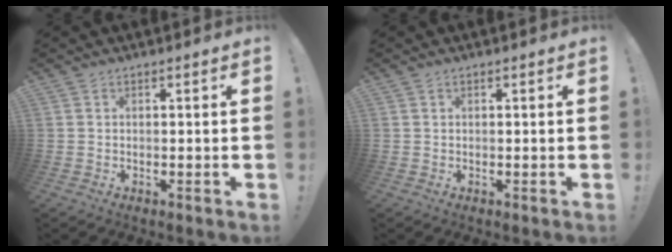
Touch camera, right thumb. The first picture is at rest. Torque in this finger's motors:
{"motor_torque": [0.03, 0.15, -0.18, 0.07, 0.06]}